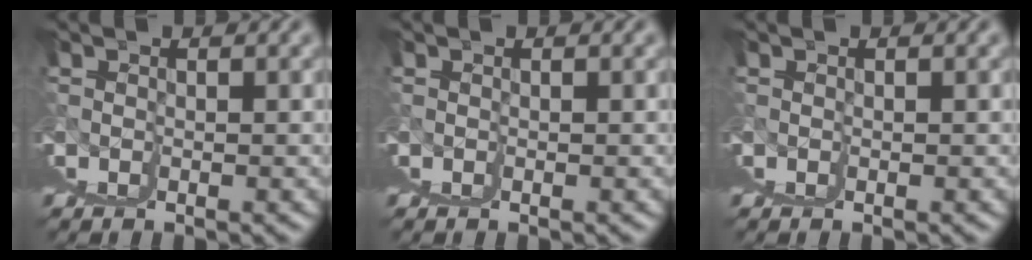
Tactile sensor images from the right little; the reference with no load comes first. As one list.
[{"total": 0.0}, {"total": 0.0}]